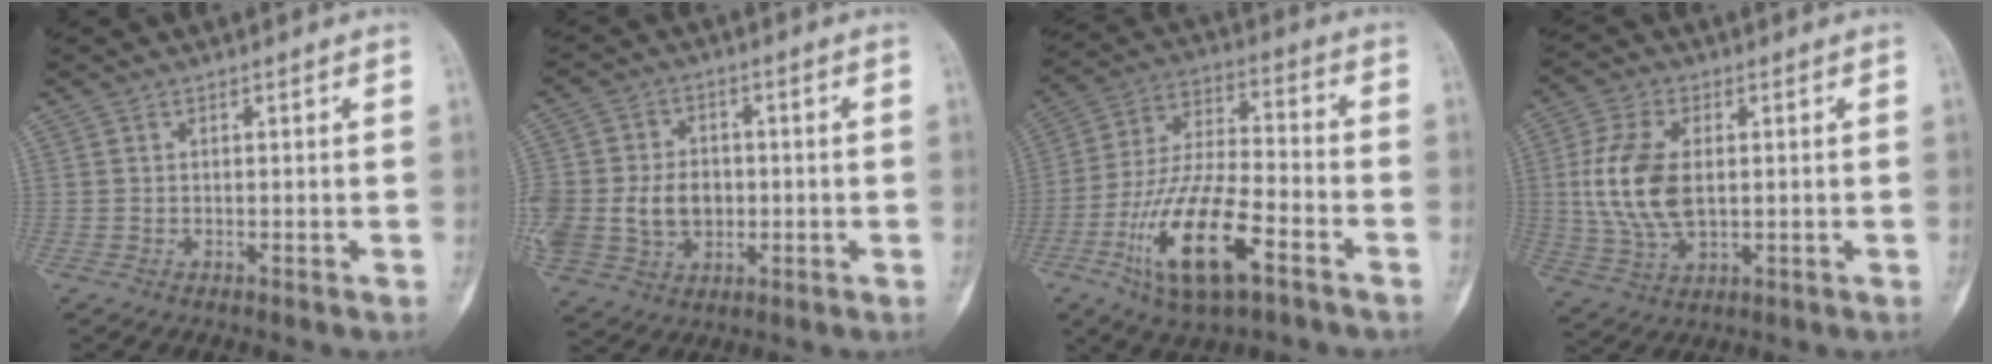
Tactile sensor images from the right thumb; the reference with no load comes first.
{"total": 19.3, "force": [-1.5, 15.3, 11.6], "torque": [-0.272, 0.018, -0.007]}
{"total": 18.7, "force": [-8.5, 6.8, 15.2], "torque": [-0.292, 0.045, -0.149]}
{"total": 12.8, "force": [0.9, 7.4, 10.4], "torque": [-0.216, -0.002, 0.023]}